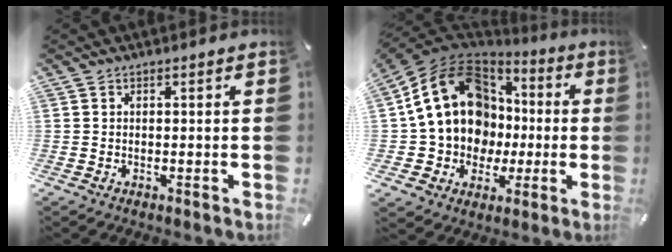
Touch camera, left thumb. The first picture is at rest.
{"total": 21.3, "force": [3.1, 17.8, 11.3], "torque": [-0.228, -0.006, 0.077]}